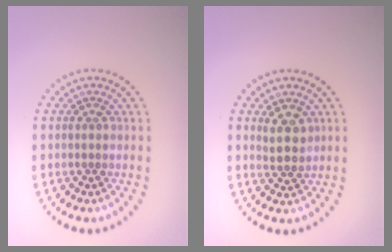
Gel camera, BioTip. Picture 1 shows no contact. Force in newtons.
{"total": 2.5, "press": 2.2, "slide": 1.1}